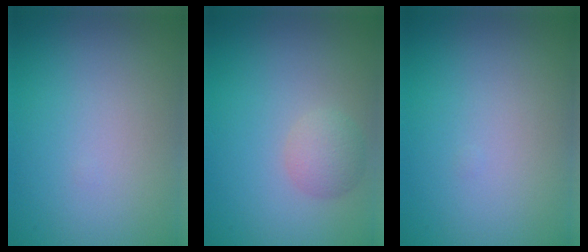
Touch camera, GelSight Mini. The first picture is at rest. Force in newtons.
{"total": 2.2, "press": 2.2, "slide": 0.1}
{"total": 0.0}